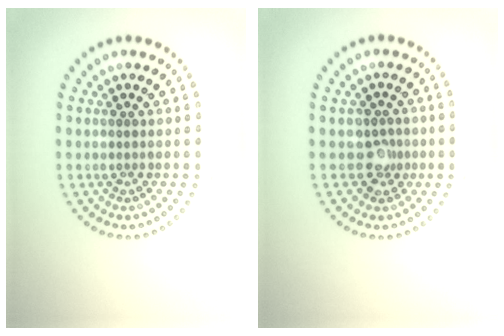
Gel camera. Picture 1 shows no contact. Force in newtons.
{"total": 2.0, "press": 1.7, "slide": 1.1}